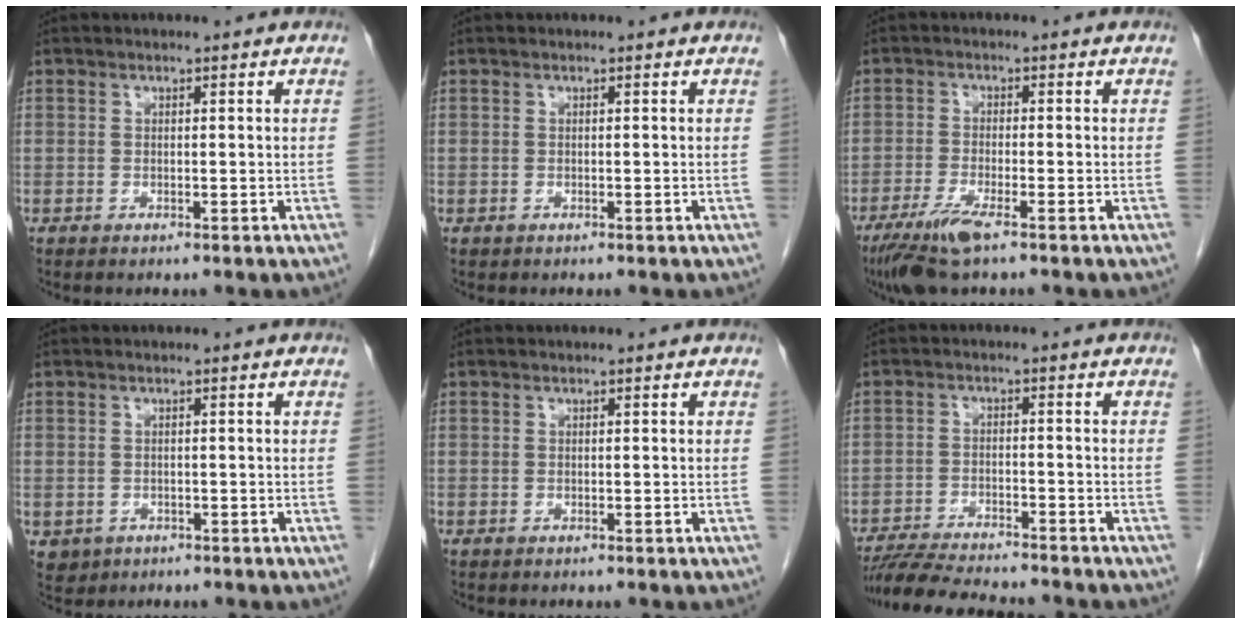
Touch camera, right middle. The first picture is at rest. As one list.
[{"total": 0.0}, {"total": 6.2, "force": [-4.1, 0.6, 4.7], "torque": [-0.097, -0.017, -0.076]}, {"total": 2.5, "force": [-0.9, 2.2, 0.5], "torque": [-0.008, 0.002, -0.007]}, {"total": 0.0}, {"total": 10.7, "force": [-9.8, 0.8, 4.2], "torque": [-0.068, -0.015, -0.157]}]